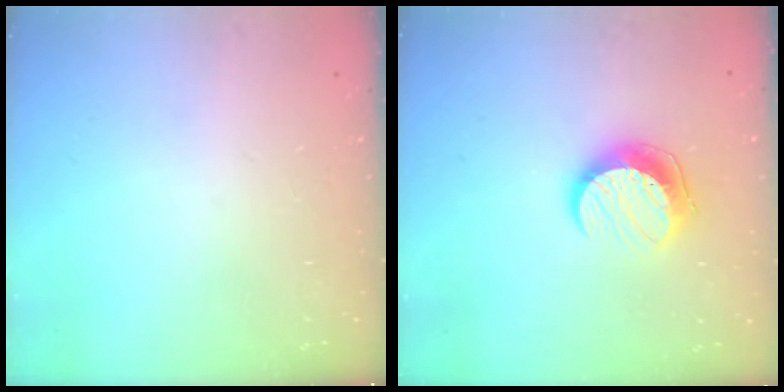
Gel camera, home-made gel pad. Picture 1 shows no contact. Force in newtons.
{"total": 10.2, "press": 10.2, "slide": 0.2}